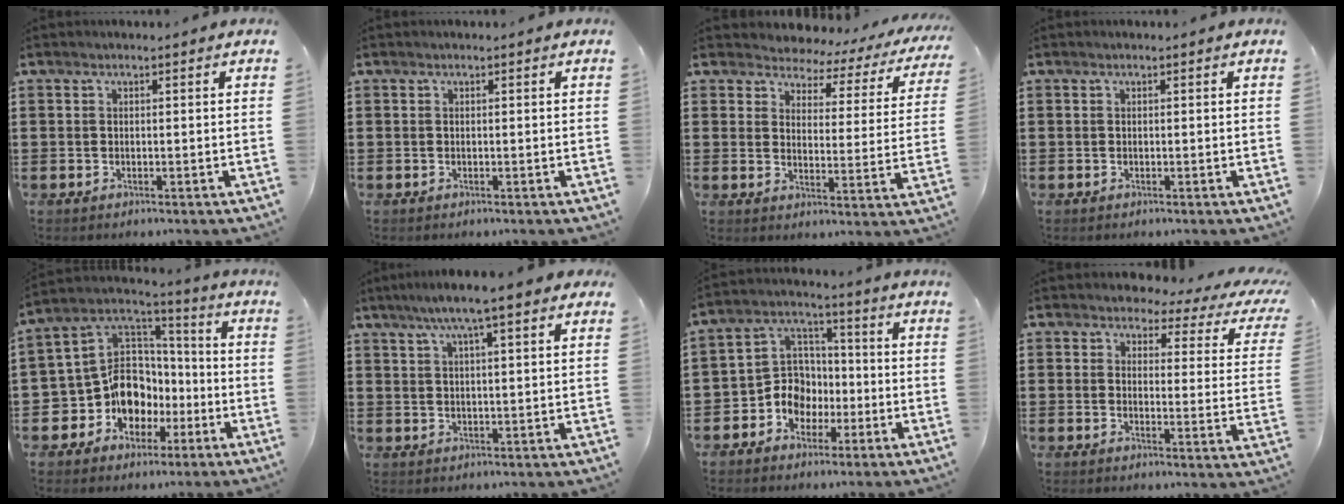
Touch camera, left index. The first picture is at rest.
{"total": 0.0}
{"total": 3.3, "force": [3.0, 1.3, 0.4], "torque": [-0.031, -0.022, 0.045]}
{"total": 0.0}
{"total": 11.2, "force": [-3.7, 9.7, 4.4], "torque": [-0.131, -0.004, -0.065]}
{"total": 6.4, "force": [4.4, 0.4, 4.6], "torque": [-0.099, 0.002, 0.077]}
{"total": 7.7, "force": [-2.5, 6.8, 2.4], "torque": [-0.082, 0.008, -0.052]}
{"total": 3.4, "force": [2.8, 1.4, 1.4], "torque": [-0.038, -0.016, 0.042]}